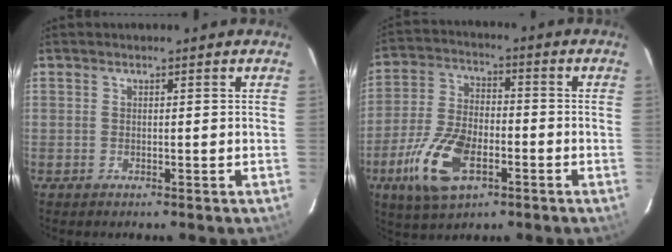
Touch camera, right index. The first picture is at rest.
{"total": 14.1, "force": [-6.2, 7.1, 10.4], "torque": [-0.231, -0.012, -0.113]}